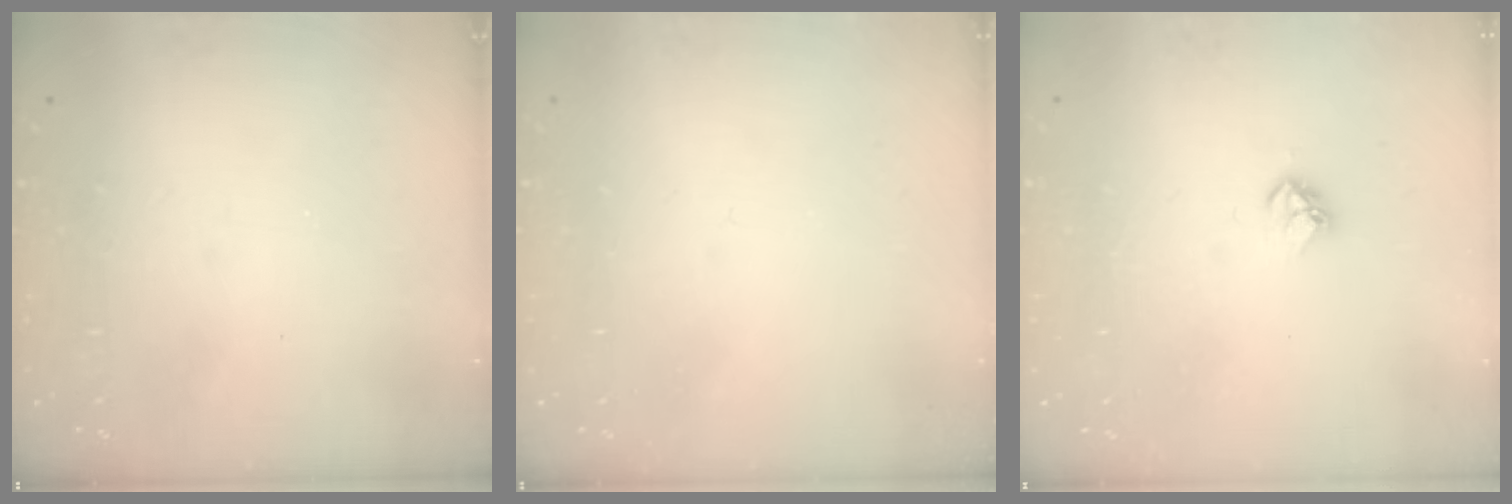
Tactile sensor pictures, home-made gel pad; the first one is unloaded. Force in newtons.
{"total": 0.0}
{"total": 4.4, "press": 4.4, "slide": 0.6}